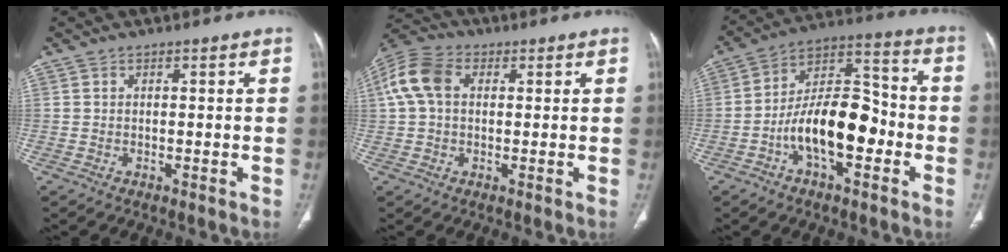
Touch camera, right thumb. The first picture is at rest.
{"total": 9.2, "force": [1.8, 6.3, 6.4], "torque": [-0.143, 0.027, 0.030]}
{"total": 15.9, "force": [-4.7, 7.9, 13.0], "torque": [-0.201, 0.048, -0.084]}